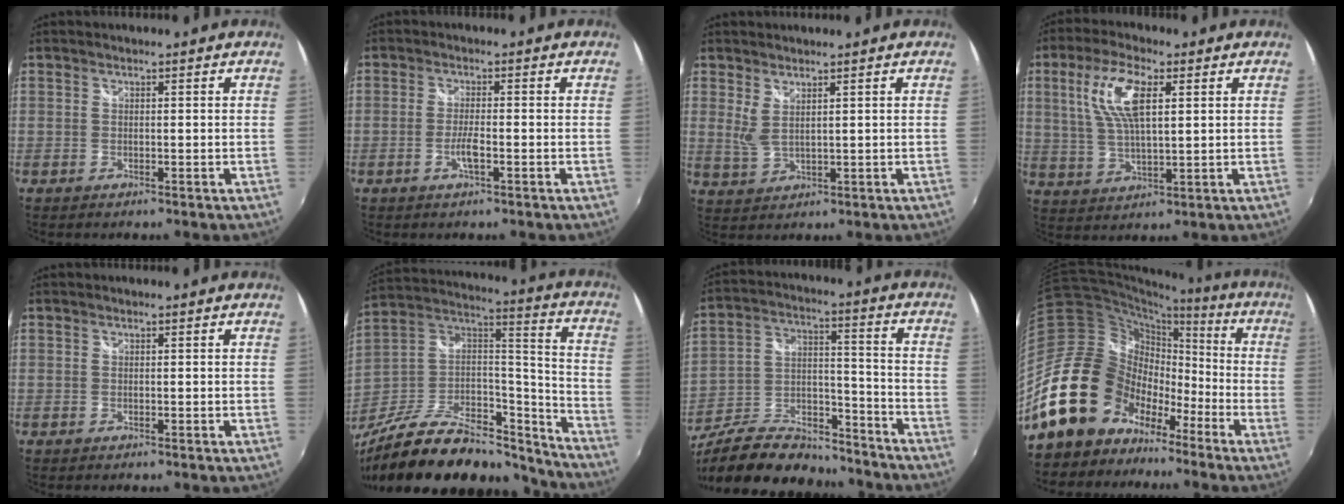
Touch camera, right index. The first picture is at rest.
{"total": 3.2, "force": [-1.3, 0.5, 2.9], "torque": [-0.061, -0.003, -0.025]}
{"total": 3.2, "force": [2.0, 0.8, 2.4], "torque": [-0.047, -0.008, 0.038]}
{"total": 10.4, "force": [3.4, 3.6, 9.1], "torque": [-0.183, 0.011, 0.070]}
{"total": 0.0}
{"total": 31.9, "force": [-24.0, 13.1, 16.5], "torque": [-0.290, 0.031, -0.365]}
{"total": 24.2, "force": [-19.4, 9.2, 11.2], "torque": [-0.229, 0.013, -0.299]}
{"total": 22.6, "force": [-12.8, 16.1, 9.4], "torque": [-0.216, 0.034, -0.216]}